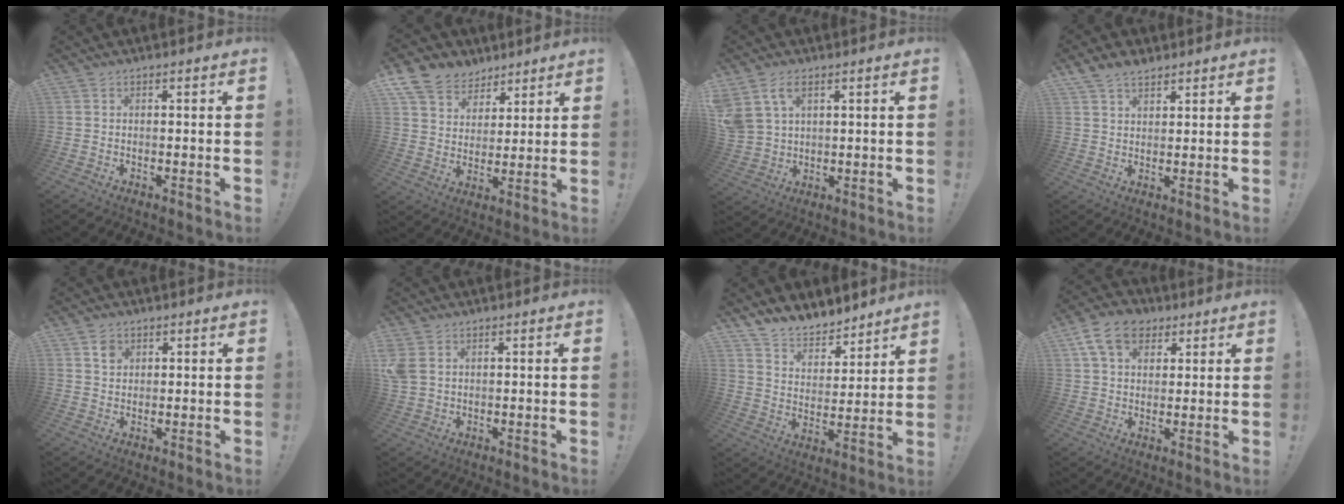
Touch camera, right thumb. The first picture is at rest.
{"total": 10.2, "force": [7.0, 7.1, 2.0], "torque": [-0.042, -0.049, 0.142]}
{"total": 7.6, "force": [4.1, 4.7, 4.3], "torque": [-0.084, -0.012, 0.083]}
{"total": 5.2, "force": [4.1, 2.6, 1.8], "torque": [-0.031, -0.019, 0.078]}
{"total": 3.3, "force": [1.7, 2.5, 1.2], "torque": [-0.004, -0.007, 0.029]}
{"total": 5.3, "force": [2.0, 3.9, 3.0], "torque": [-0.067, -0.001, 0.040]}
{"total": 9.1, "force": [8.5, 3.1, 0.8], "torque": [-0.029, -0.078, 0.163]}
{"total": 12.2, "force": [5.6, 8.6, 6.6], "torque": [-0.107, -0.011, 0.109]}